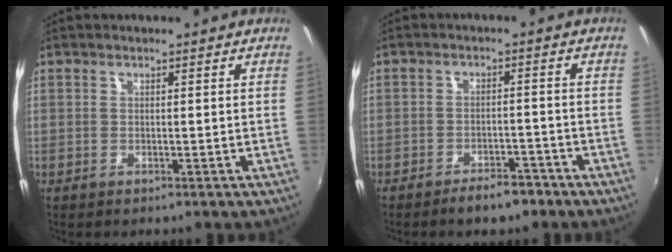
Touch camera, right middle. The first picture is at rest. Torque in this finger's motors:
{"motor_torque": [-0.04, -1.11, -0.03, 0.01]}